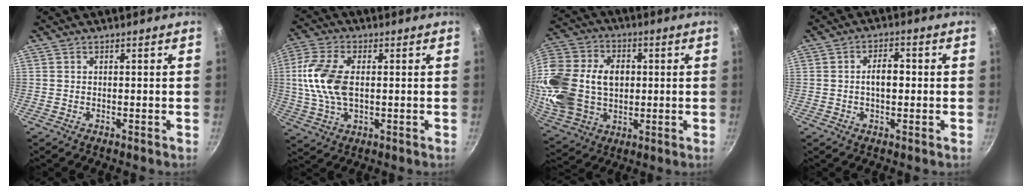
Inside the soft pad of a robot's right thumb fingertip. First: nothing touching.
{"total": 11.9, "force": [0.7, 6.7, 9.8], "torque": [-0.198, 0.011, 0.007]}
{"total": 23.4, "force": [1.3, 17.4, 15.6], "torque": [-0.319, 0.027, 0.030]}
{"total": 4.7, "force": [-0.1, 2.7, 3.9], "torque": [-0.047, 0.016, -0.005]}